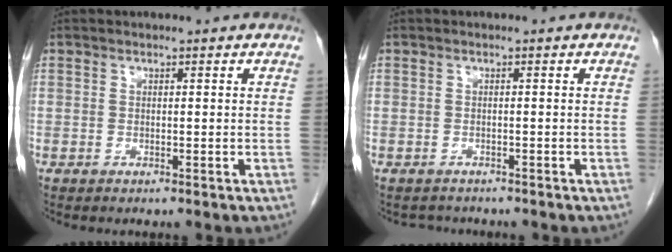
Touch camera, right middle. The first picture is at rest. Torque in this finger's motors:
{"motor_torque": [-0.06, 0.06, -0.04, -0.02]}